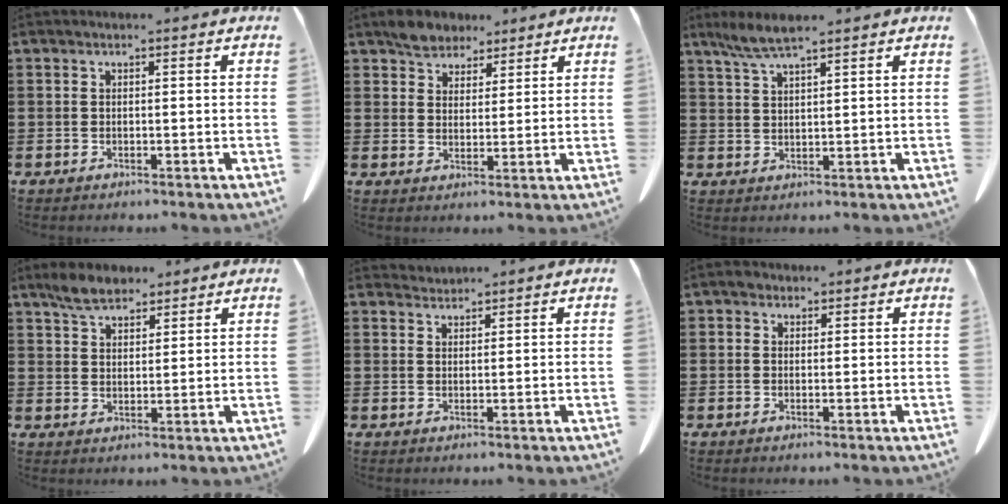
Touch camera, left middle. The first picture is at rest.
{"total": 4.5, "force": [3.7, 2.5, 0.6], "torque": [-0.028, 0.006, 0.072]}
{"total": 4.6, "force": [3.4, 0.5, 3.0], "torque": [-0.067, -0.002, 0.063]}
{"total": 5.0, "force": [4.1, 2.2, 2.0], "torque": [-0.052, 0.001, 0.077]}
{"total": 1.4, "force": [1.4, 0.2, -0.2], "torque": [0.000, 0.001, 0.028]}
{"total": 1.3, "force": [0.9, 1.0, 0.3], "torque": [-0.010, 0.005, 0.017]}